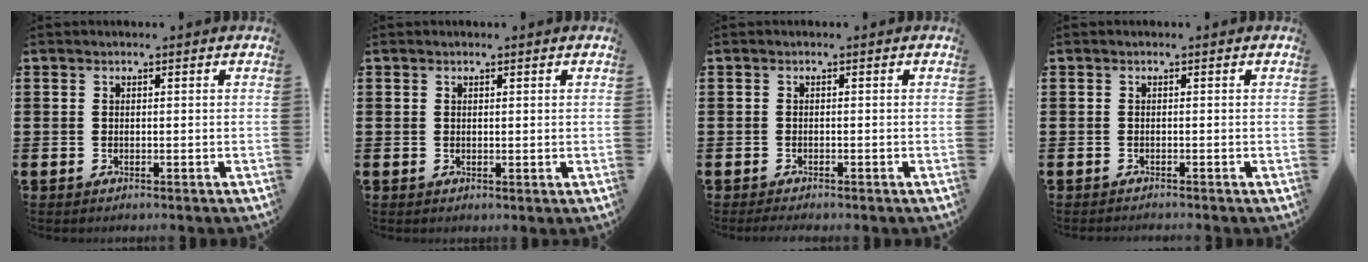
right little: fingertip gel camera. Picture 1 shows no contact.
{"total": 0.0}
{"total": 1.0, "force": [-0.9, 0.0, 0.2], "torque": [-0.005, -0.001, -0.019]}
{"total": 0.8, "force": [-0.8, -0.2, 0.0], "torque": [0.000, 0.000, -0.016]}